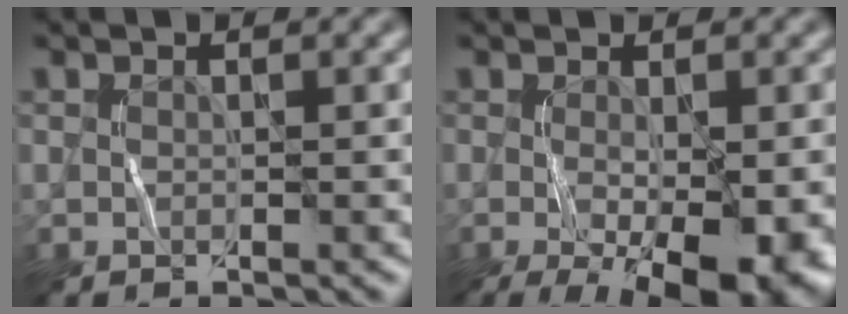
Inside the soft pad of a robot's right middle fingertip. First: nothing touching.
{"total": 10.3, "force": [-3.5, 3.8, 9.0], "torque": [-0.146, -0.031, -0.035]}